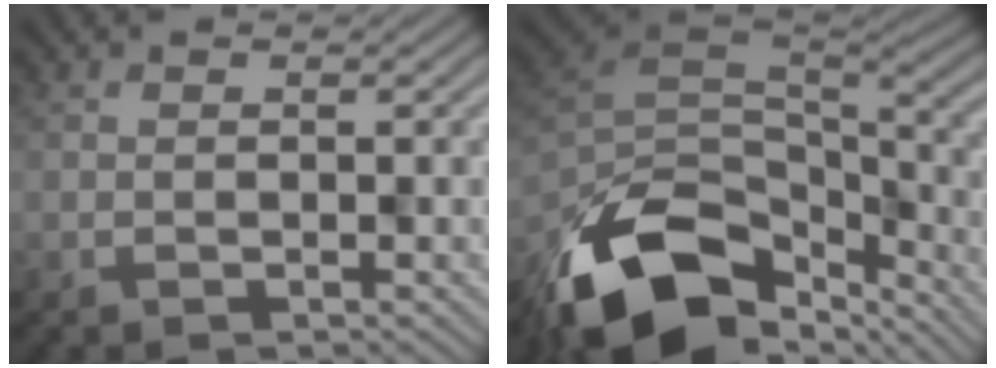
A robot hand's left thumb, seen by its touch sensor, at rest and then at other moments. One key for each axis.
{"total": 15.1, "fx": -9.2, "fy": 7.9, "fz": 9.0, "tx": -0.219, "ty": -0.036, "tz": -0.145}